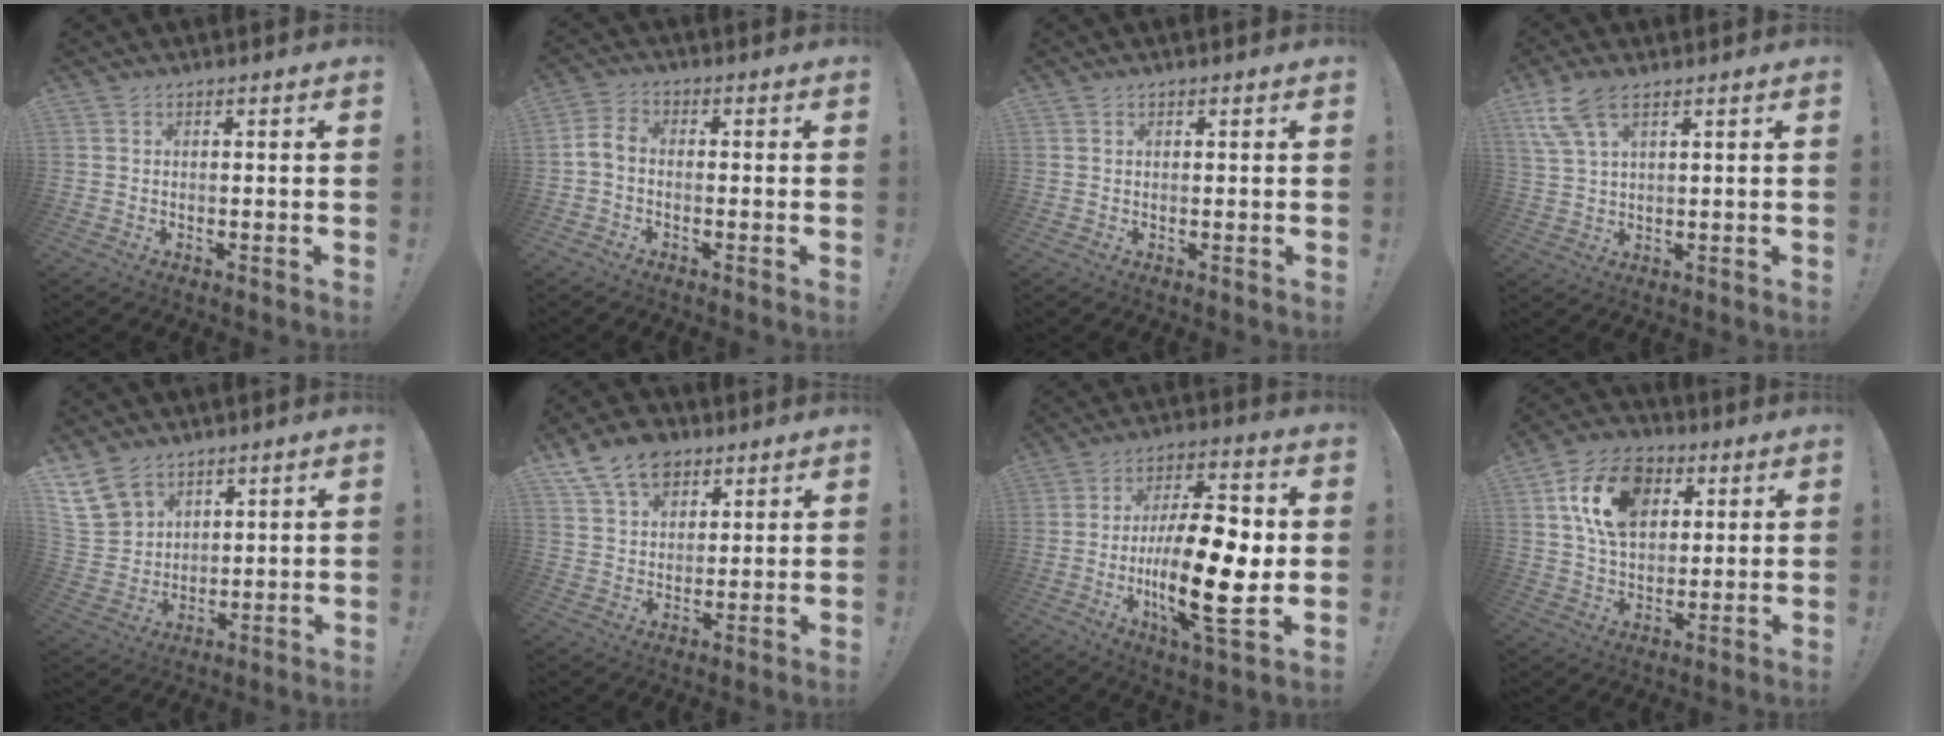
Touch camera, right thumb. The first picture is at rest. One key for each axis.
{"total": 4.4, "fx": -1.4, "fy": 2.7, "fz": 3.1, "tx": -0.065, "ty": 0.007, "tz": -0.025}
{"total": 0.0}
{"total": 8.3, "fx": 5.2, "fy": 3.2, "fz": 5.7, "tx": -0.112, "ty": -0.009, "tz": 0.101}
{"total": 11.5, "fx": 7.7, "fy": 7.4, "fz": 4.1, "tx": -0.079, "ty": -0.044, "tz": 0.158}
{"total": 12.4, "fx": 7.8, "fy": 8.0, "fz": 5.2, "tx": -0.082, "ty": -0.043, "tz": 0.150}
{"total": 21.7, "fx": -3.2, "fy": 7.2, "fz": 20.2, "tx": -0.355, "ty": 0.002, "tz": -0.058}
{"total": 16.8, "fx": 5.9, "fy": 11.9, "fz": 10.3, "tx": -0.166, "ty": -0.009, "tz": 0.114}